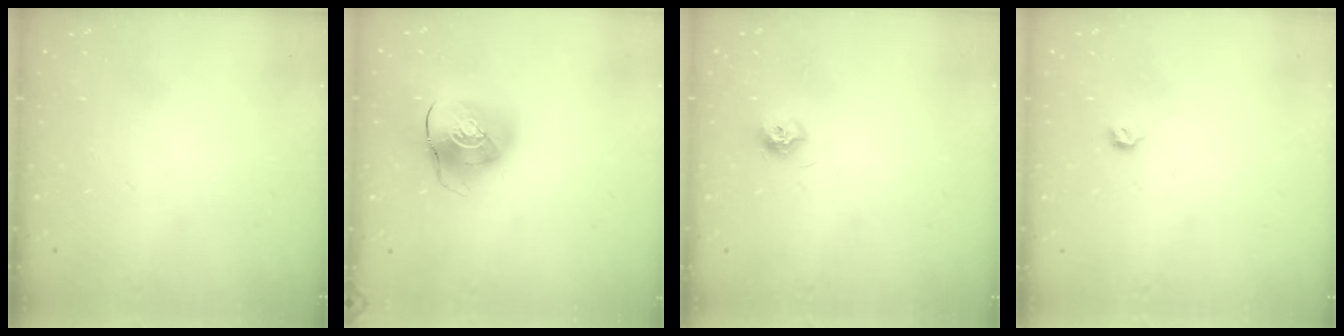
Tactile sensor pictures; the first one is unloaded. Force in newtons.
{"total": 10.8, "press": 10.7, "slide": 1.5}
{"total": 7.8, "press": 7.8, "slide": 0.3}
{"total": 2.8, "press": 2.7, "slide": 0.8}